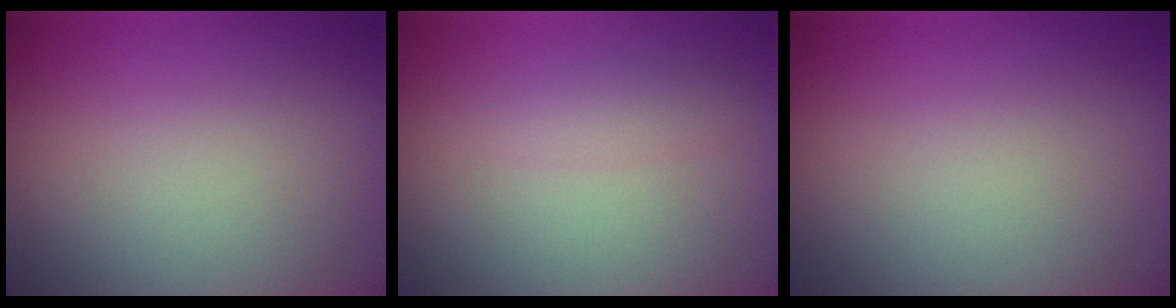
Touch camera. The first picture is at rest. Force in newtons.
{"total": 1.4, "press": 1.4, "slide": 0.1}
{"total": 0.0}